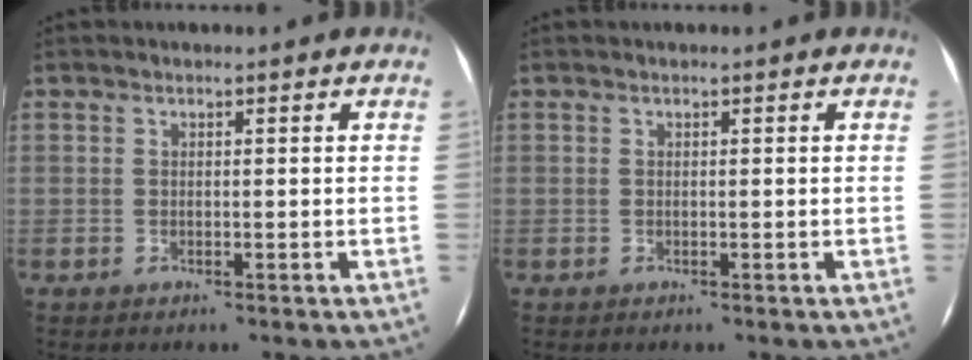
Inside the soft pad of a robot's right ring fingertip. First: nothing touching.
{"total": 0.0}